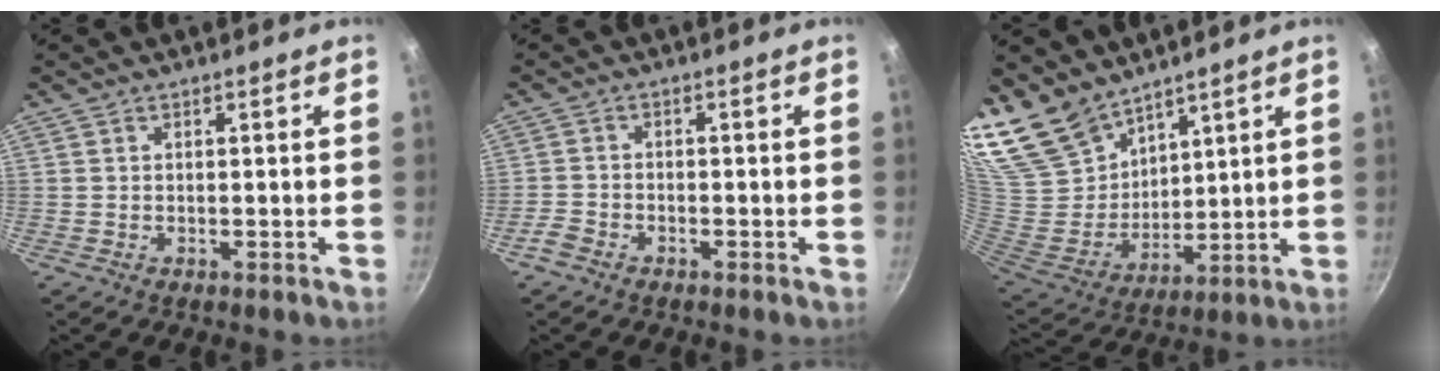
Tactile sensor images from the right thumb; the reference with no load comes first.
{"total": 2.9, "force": [-2.2, 1.6, 1.1], "torque": [-0.032, 0.020, -0.044]}
{"total": 18.8, "force": [14.9, 9.2, 7.0], "torque": [-0.140, -0.065, 0.319]}